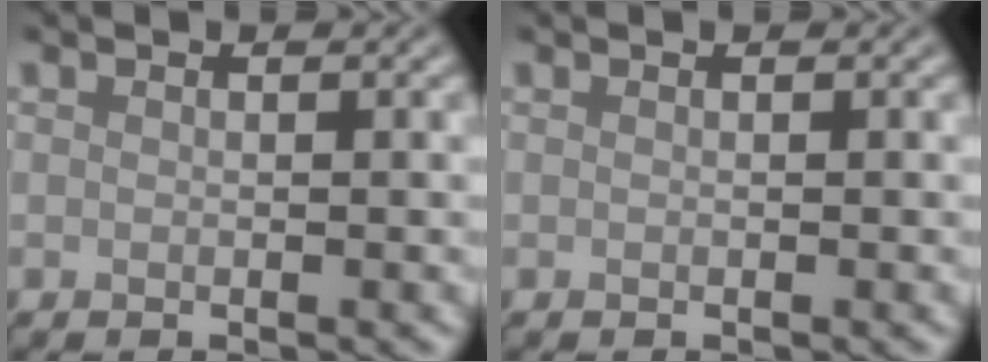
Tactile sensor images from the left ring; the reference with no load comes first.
{"total": 0.0}